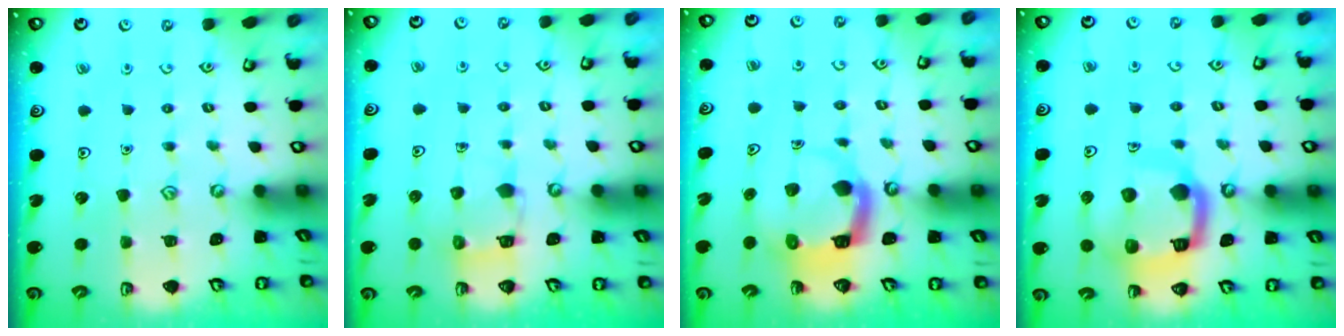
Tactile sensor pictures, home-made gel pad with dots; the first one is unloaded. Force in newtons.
{"total": 4.2, "press": 4.2, "slide": 0.3}
{"total": 6.7, "press": 6.7, "slide": 0.1}
{"total": 13.4, "press": 13.3, "slide": 1.6}